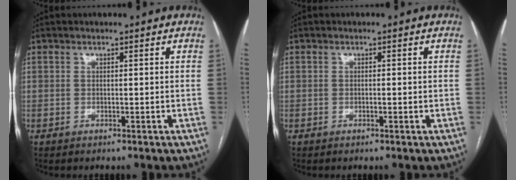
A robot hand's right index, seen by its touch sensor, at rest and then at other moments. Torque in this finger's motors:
{"motor_torque": [-0.13, 0.16, -0.09, -0.01]}